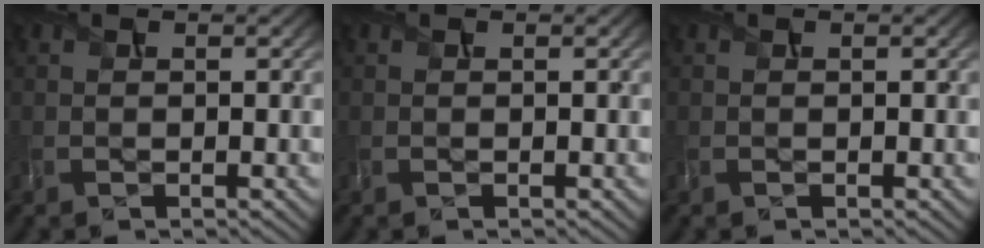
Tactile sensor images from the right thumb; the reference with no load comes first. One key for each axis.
{"total": 0.0}
{"total": 0.0}